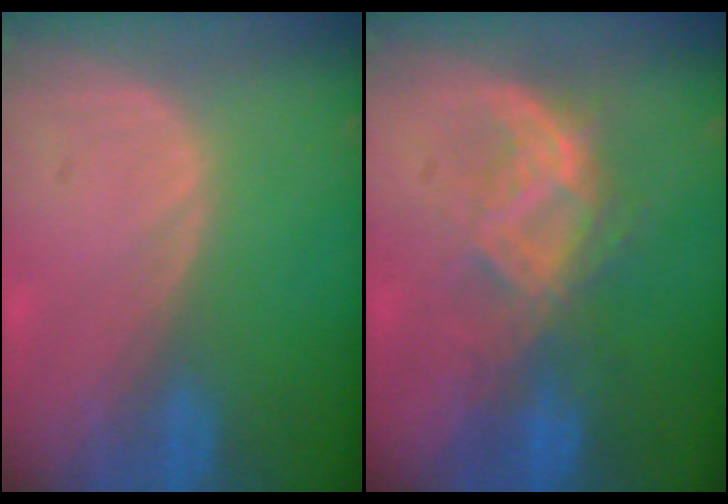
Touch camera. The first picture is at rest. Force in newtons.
{"total": 7.0, "press": 6.8, "slide": 1.3}